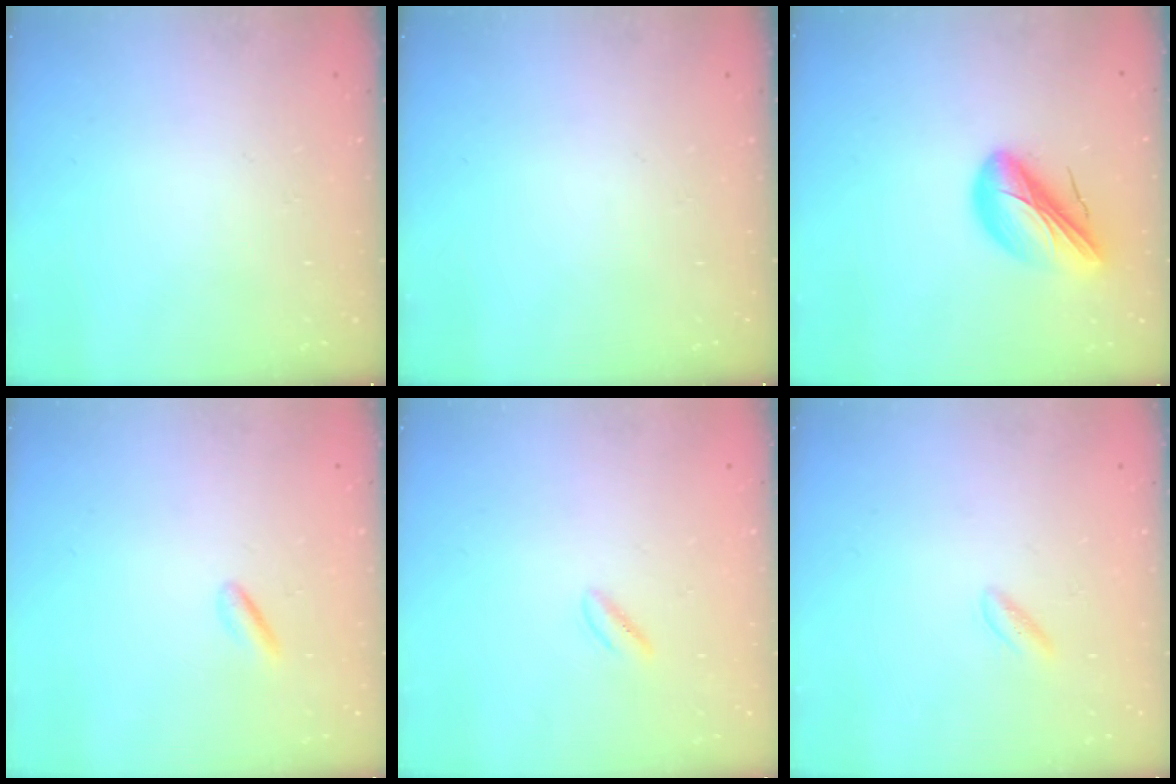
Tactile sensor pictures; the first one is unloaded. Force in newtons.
{"total": 0.0}
{"total": 12.8, "press": 12.4, "slide": 3.2}
{"total": 0.9, "press": 0.6, "slide": 0.6}
{"total": 1.5, "press": 1.3, "slide": 0.8}
{"total": 1.0, "press": 0.9, "slide": 0.5}